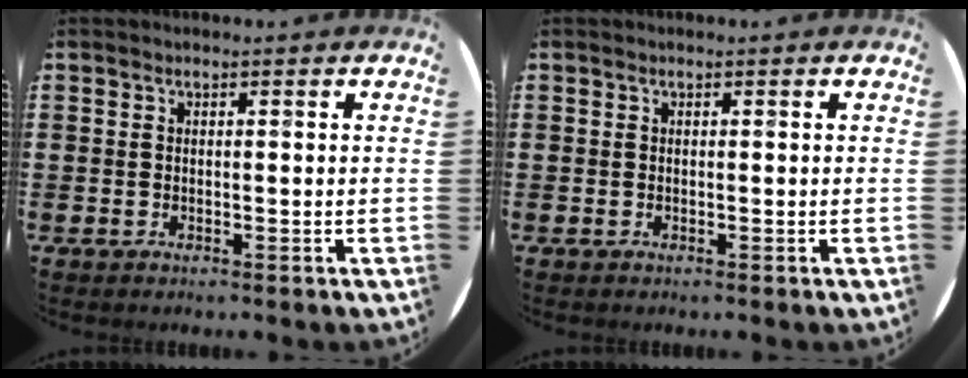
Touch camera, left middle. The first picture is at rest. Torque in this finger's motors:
{"motor_torque": [-0.01, -0.01, 0.00, 0.00]}